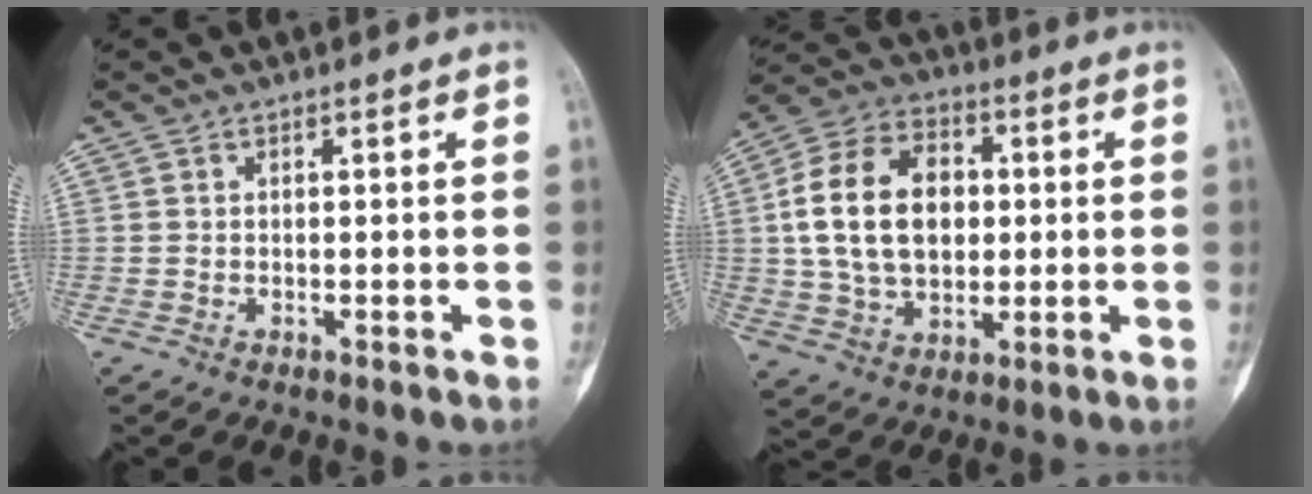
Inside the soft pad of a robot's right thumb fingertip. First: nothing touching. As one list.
[{"total": 17.8, "force": [1.9, 12.4, 12.7], "torque": [-0.205, 0.017, 0.034]}]